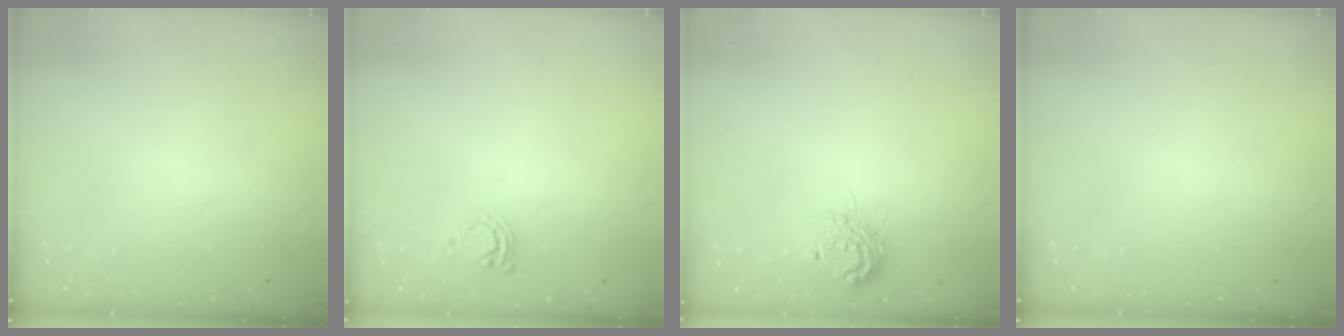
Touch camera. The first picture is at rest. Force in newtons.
{"total": 5.1, "press": 5.1, "slide": 0.5}
{"total": 10.3, "press": 10.2, "slide": 0.8}
{"total": 0.0}